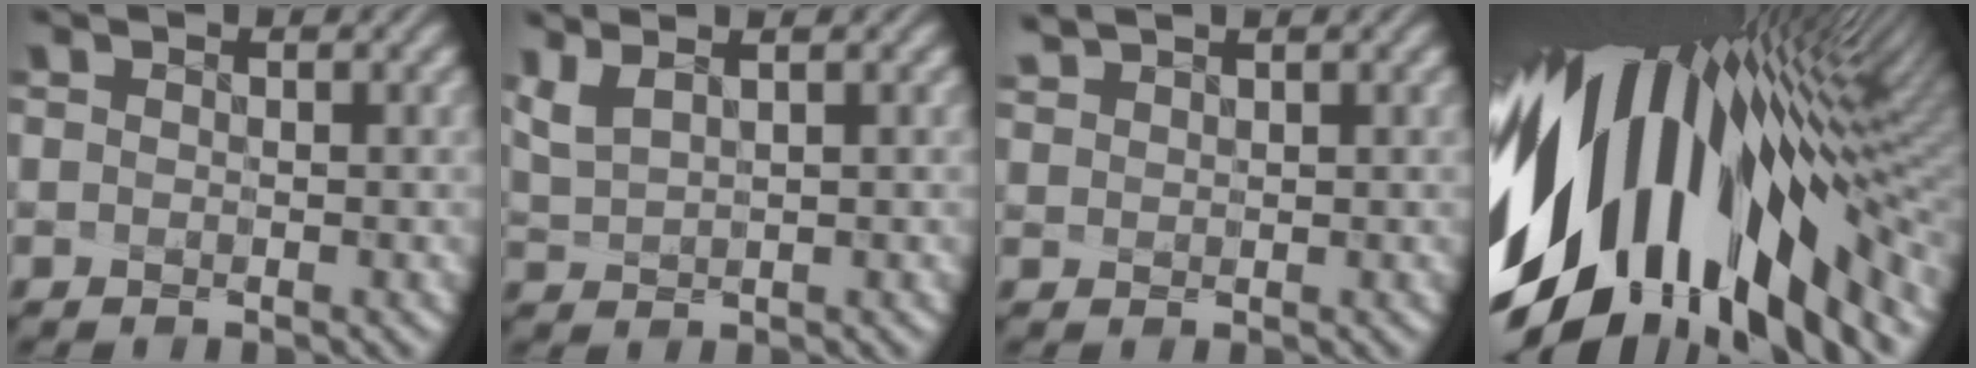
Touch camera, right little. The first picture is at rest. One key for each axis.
{"total": 1.8, "fx": 1.2, "fy": 0.3, "fz": 1.3, "tx": -0.055, "ty": 0.007, "tz": 0.039}
{"total": 0.9, "fx": 0.8, "fy": -0.3, "fz": -0.2, "tx": -0.014, "ty": -0.002, "tz": 0.036}
{"total": 15.6, "fx": -2.0, "fy": 8.8, "fz": 12.8, "tx": -0.224, "ty": -0.036, "tz": -0.033}